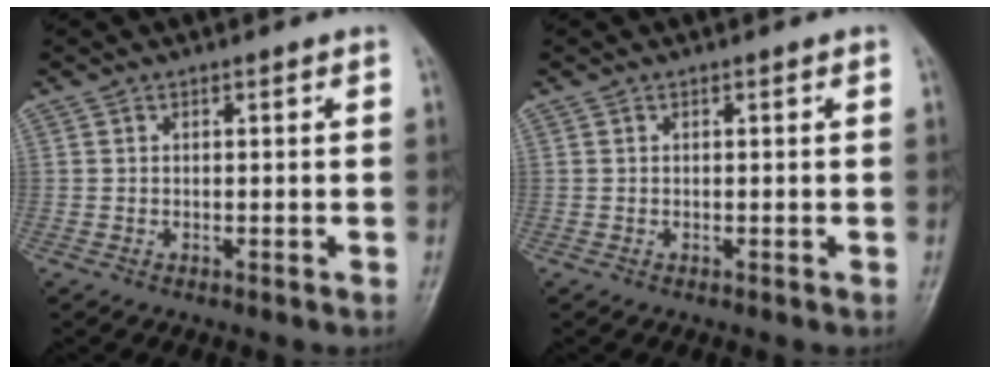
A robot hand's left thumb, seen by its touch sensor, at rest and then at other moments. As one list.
[{"total": 0.0}]